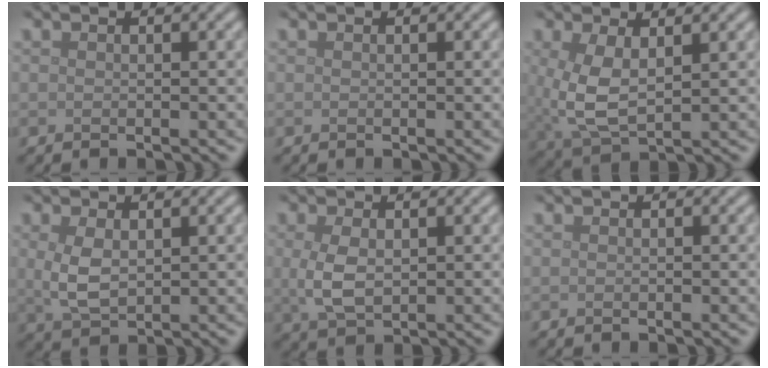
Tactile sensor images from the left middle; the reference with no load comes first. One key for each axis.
{"total": 0.0}
{"total": 4.5, "fx": 0.8, "fy": 2.2, "fz": 3.9, "tx": -0.100, "ty": -0.005, "tz": 0.021}
{"total": 3.2, "fx": 0.6, "fy": 1.8, "fz": 2.6, "tx": -0.064, "ty": -0.003, "tz": 0.017}
{"total": 3.3, "fx": 0.3, "fy": 1.9, "fz": 2.6, "tx": -0.067, "ty": -0.002, "tz": 0.010}
{"total": 0.0}